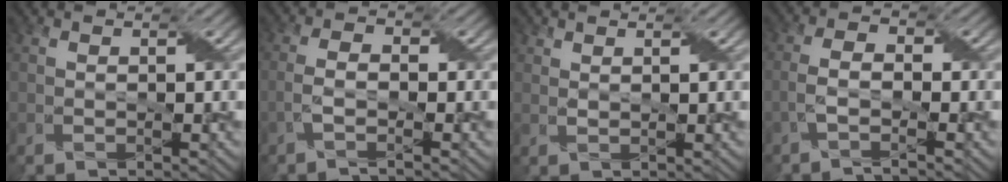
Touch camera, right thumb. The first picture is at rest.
{"total": 2.4, "force": [-1.3, 0.8, 1.9], "torque": [-0.045, 0.002, -0.031]}
{"total": 0.8, "force": [0.8, 0.2, 0.0], "torque": [-0.004, -0.005, 0.015]}
{"total": 2.9, "force": [-1.5, 0.9, 2.3], "torque": [-0.052, 0.002, -0.037]}